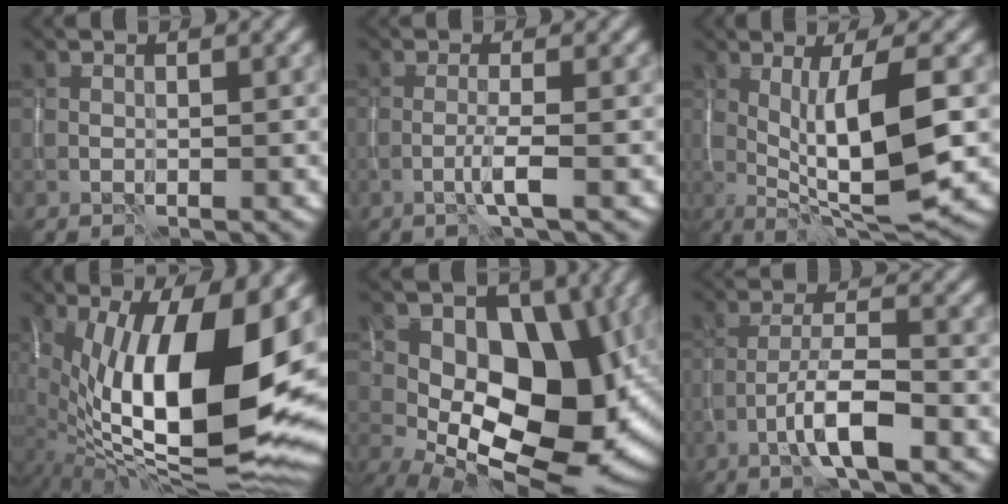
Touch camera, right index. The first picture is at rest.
{"total": 1.8, "force": [-0.9, 0.0, 1.6], "torque": [-0.031, 0.000, -0.021]}
{"total": 9.7, "force": [-0.3, 2.4, 9.4], "torque": [-0.150, -0.008, 0.001]}
{"total": 17.8, "force": [0.7, 7.4, 16.2], "torque": [-0.272, 0.000, 0.018]}
{"total": 14.6, "force": [1.1, 9.4, 11.1], "torque": [-0.141, -0.012, 0.016]}
{"total": 4.6, "force": [-2.5, 0.8, 3.7], "torque": [-0.066, 0.008, -0.049]}